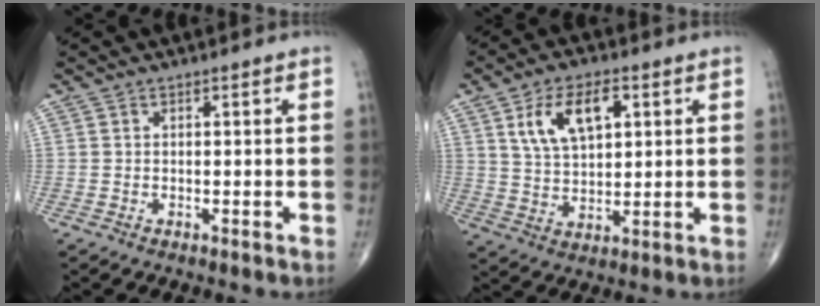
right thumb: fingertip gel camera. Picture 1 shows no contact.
{"total": 10.8, "force": [4.1, 5.9, 8.1], "torque": [-0.131, -0.006, 0.078]}